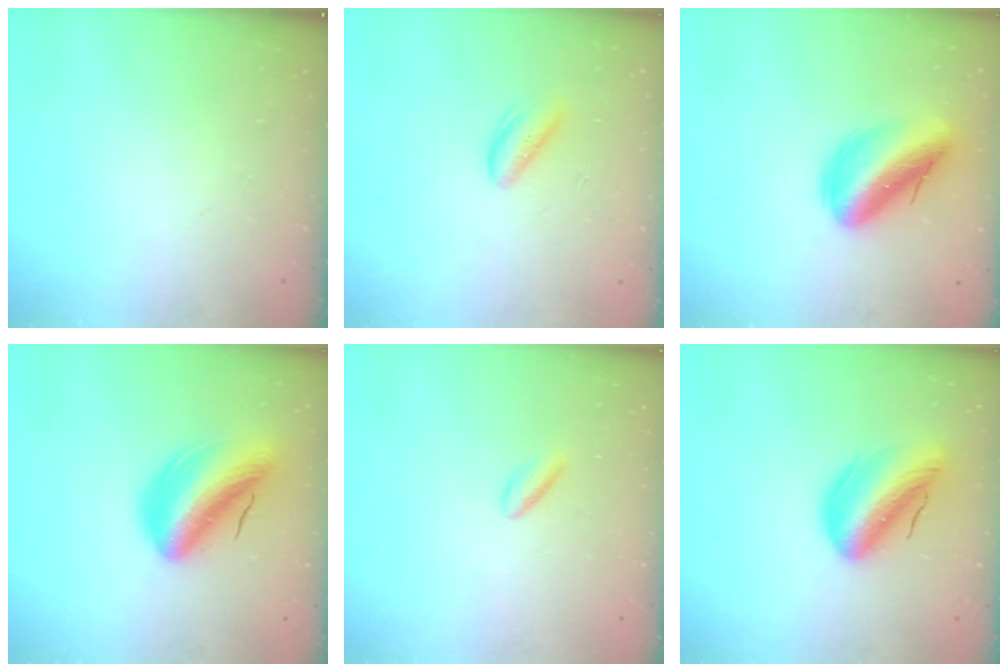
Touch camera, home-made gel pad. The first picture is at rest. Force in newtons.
{"total": 3.0, "press": 3.0, "slide": 0.3}
{"total": 16.2, "press": 15.6, "slide": 4.4}
{"total": 12.0, "press": 11.4, "slide": 3.8}
{"total": 2.2, "press": 1.9, "slide": 1.1}
{"total": 12.0, "press": 11.6, "slide": 3.1}